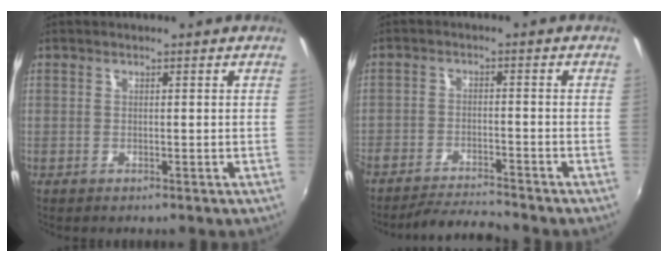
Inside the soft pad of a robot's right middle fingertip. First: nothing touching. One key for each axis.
{"total": 7.8, "fx": -7.5, "fy": 0.3, "fz": 2.3, "tx": -0.065, "ty": -0.006, "tz": -0.128}